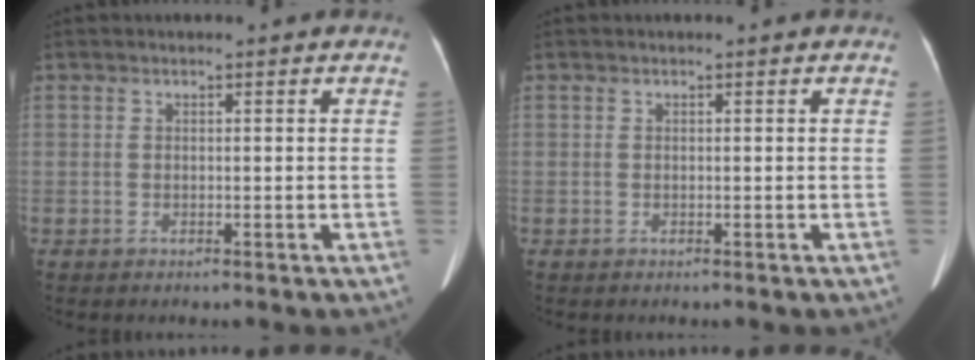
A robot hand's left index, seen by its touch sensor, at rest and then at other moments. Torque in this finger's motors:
{"motor_torque": [0.03, 0.02, 0.00, 0.00]}